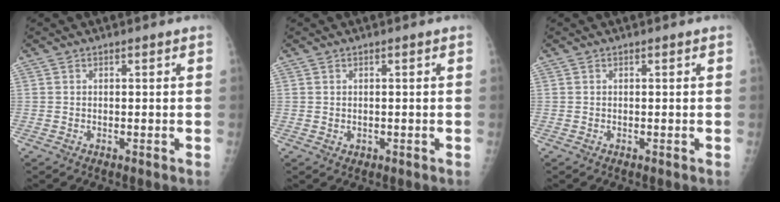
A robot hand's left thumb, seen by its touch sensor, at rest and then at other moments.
{"total": 1.0, "force": [0.0, 0.9, 0.5], "torque": [-0.009, -0.001, 0.005]}
{"total": 0.0}